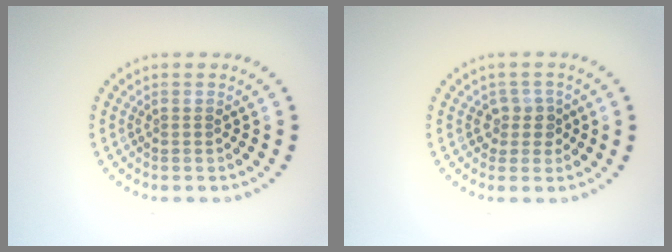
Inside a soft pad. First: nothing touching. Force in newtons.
{"total": 2.0, "press": 1.6, "slide": 1.2}